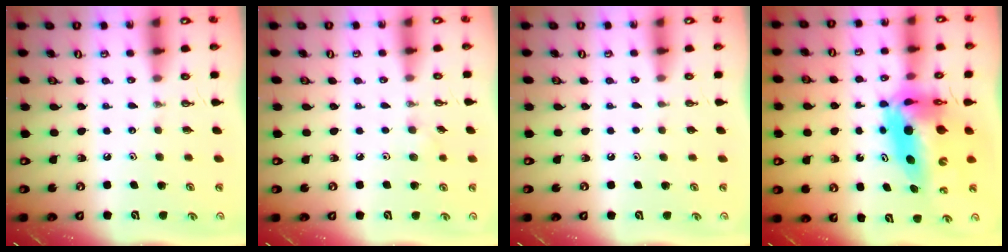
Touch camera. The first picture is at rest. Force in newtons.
{"total": 5.2, "press": 5.0, "slide": 1.4}
{"total": 0.9, "press": 0.1, "slide": 0.9}
{"total": 14.3, "press": 14.0, "slide": 2.8}